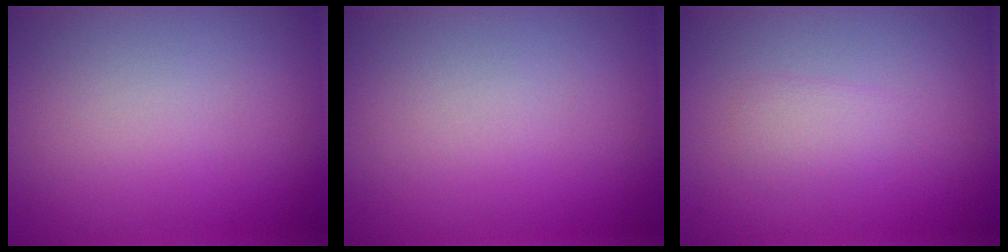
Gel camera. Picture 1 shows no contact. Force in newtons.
{"total": 0.0}
{"total": 1.3, "press": 1.3, "slide": 0.0}